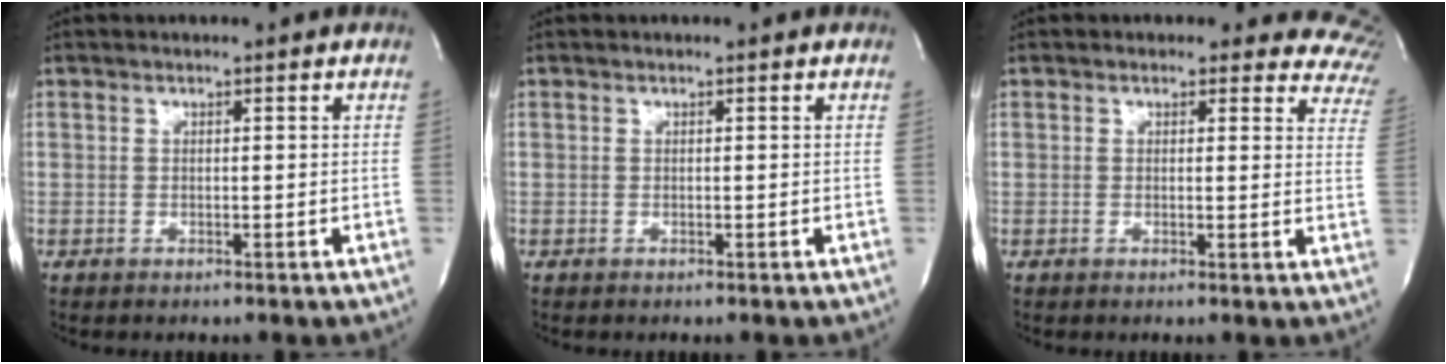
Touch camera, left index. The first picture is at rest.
{"total": 0.0}
{"total": 10.4, "force": [9.2, 4.8, 1.1], "torque": [0.040, -0.037, 0.049]}